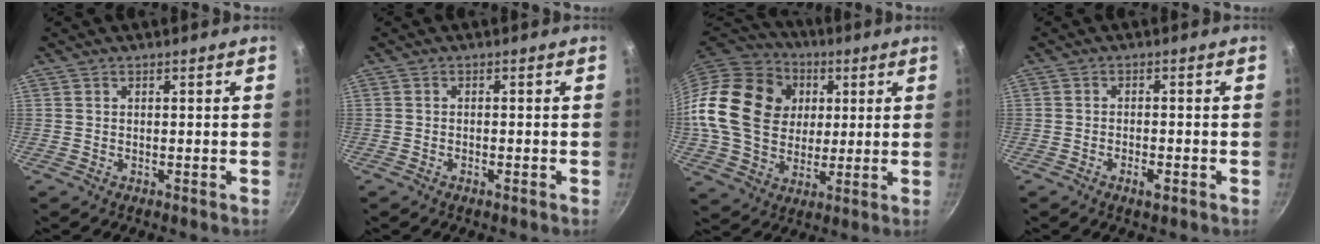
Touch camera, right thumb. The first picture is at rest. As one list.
[{"total": 0.9, "force": [-0.6, 0.1, 0.7], "torque": [-0.017, 0.003, -0.013]}, {"total": 22.6, "force": [3.7, 18.2, 12.9], "torque": [-0.214, 0.017, 0.066]}, {"total": 2.6, "force": [-1.4, 0.8, 2.1], "torque": [-0.037, 0.007, -0.026]}]